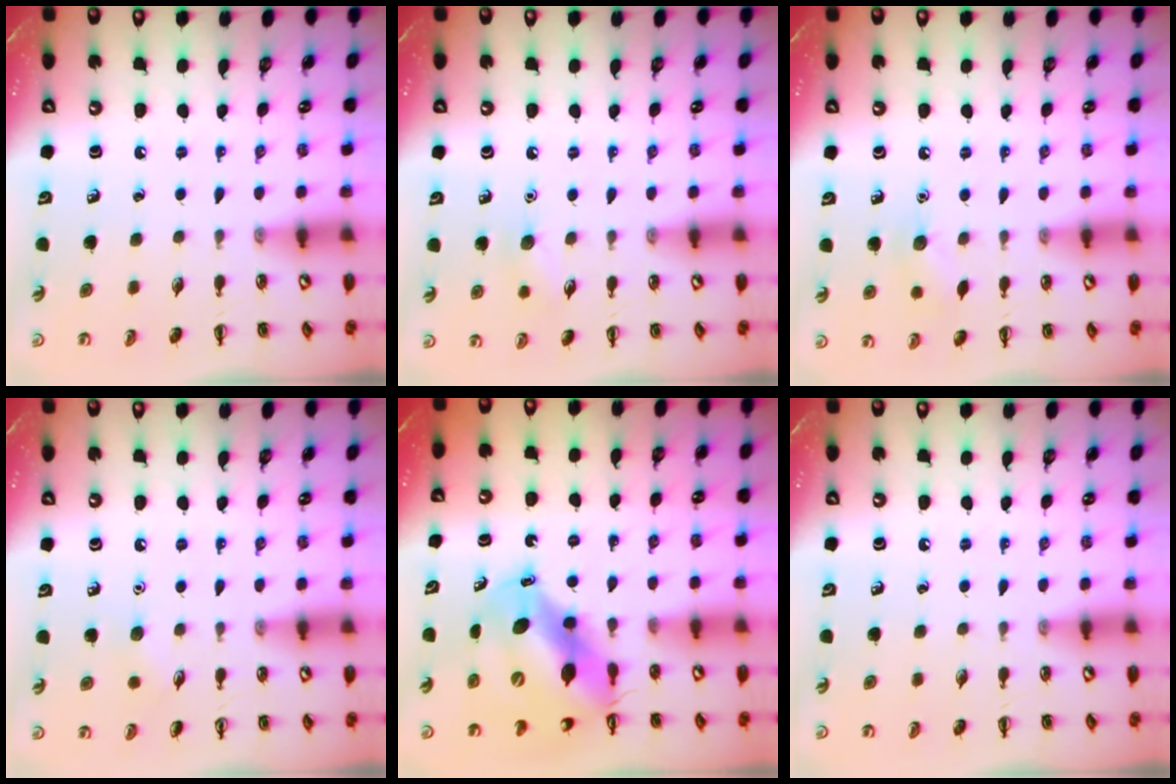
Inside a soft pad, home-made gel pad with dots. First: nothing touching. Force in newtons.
{"total": 6.3, "press": 6.1, "slide": 1.6}
{"total": 7.4, "press": 7.2, "slide": 1.7}
{"total": 4.1, "press": 3.9, "slide": 1.3}
{"total": 10.8, "press": 10.4, "slide": 2.8}
{"total": 0.0}